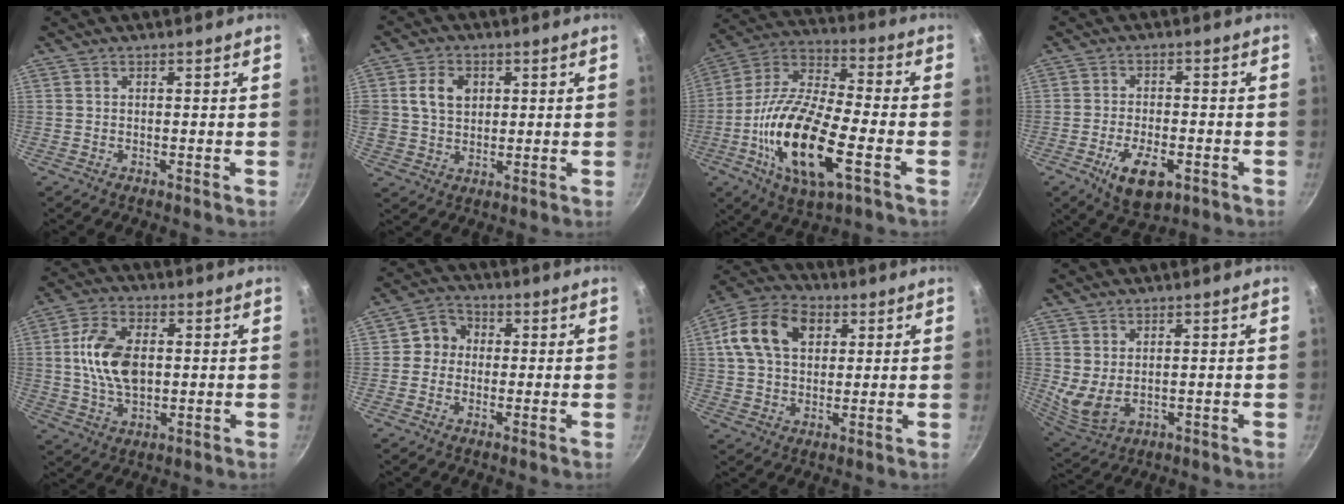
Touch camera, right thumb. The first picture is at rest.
{"total": 7.6, "force": [2.0, 5.8, 4.5], "torque": [-0.070, 0.000, 0.033]}
{"total": 21.1, "force": [-6.2, 7.8, 18.6], "torque": [-0.362, 0.023, -0.130]}
{"total": 9.3, "force": [-3.9, 4.5, 7.1], "torque": [-0.115, 0.010, -0.057]}
{"total": 11.6, "force": [1.1, 7.1, 9.1], "torque": [-0.155, 0.008, 0.016]}
{"total": 5.1, "force": [0.1, 4.8, 1.7], "torque": [0.008, 0.011, -0.013]}
{"total": 13.4, "force": [4.0, 9.4, 8.7], "torque": [-0.143, 0.010, 0.056]}
{"total": 5.4, "force": [1.6, 3.0, 4.2], "torque": [-0.074, -0.026, 0.044]}